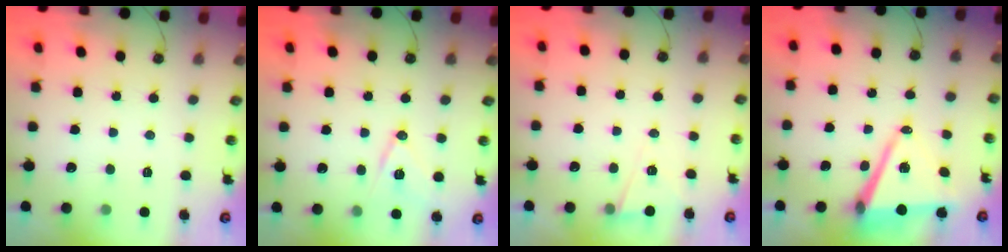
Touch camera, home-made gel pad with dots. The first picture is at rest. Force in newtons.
{"total": 11.9, "press": 11.4, "slide": 3.3}
{"total": 6.0, "press": 4.2, "slide": 4.4}
{"total": 10.9, "press": 10.2, "slide": 4.0}